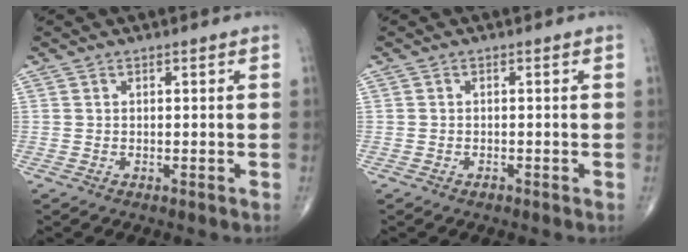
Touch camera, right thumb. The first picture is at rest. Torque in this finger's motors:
{"motor_torque": [-0.23, -0.06, -0.10, 0.00, -0.02]}